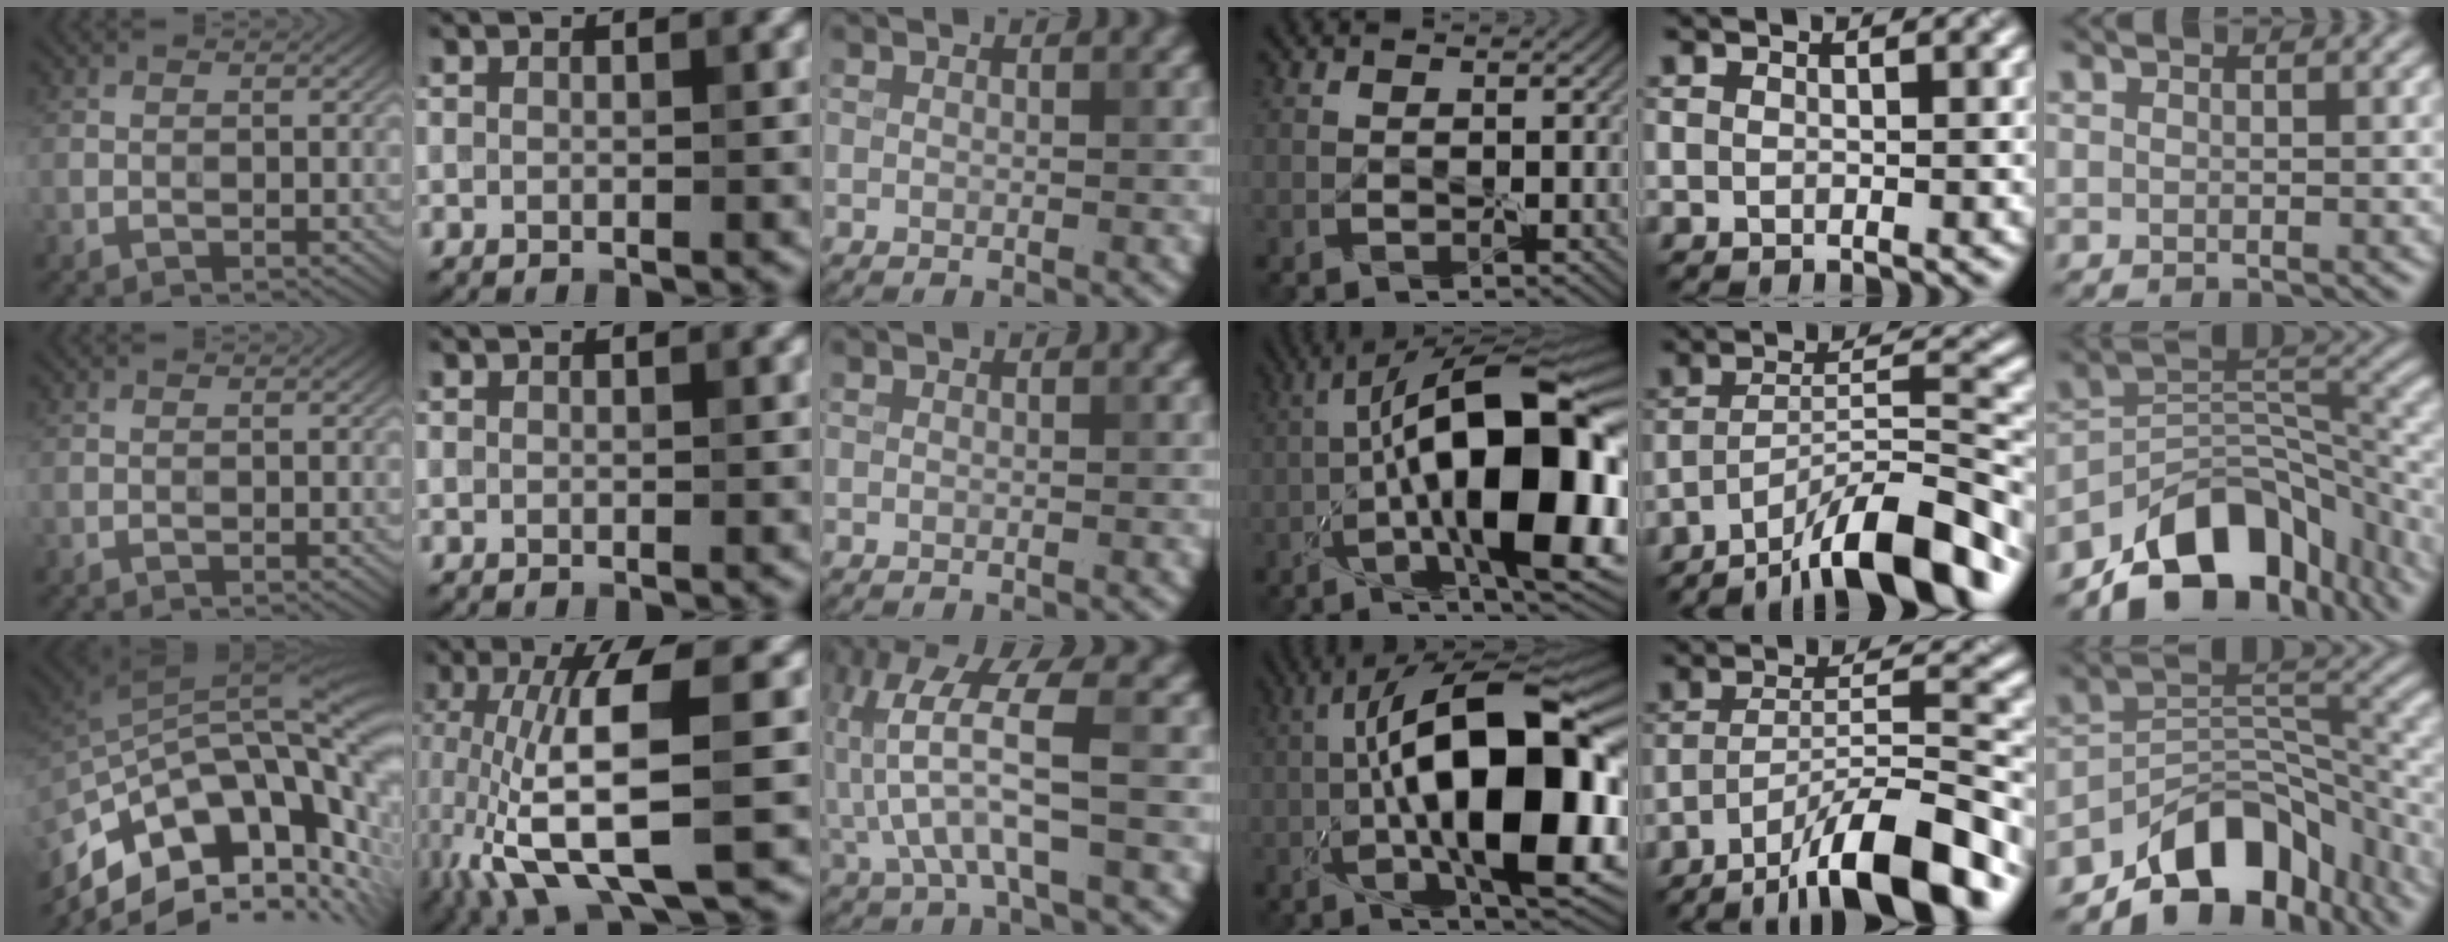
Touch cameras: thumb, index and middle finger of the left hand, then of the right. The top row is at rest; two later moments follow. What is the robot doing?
{"motion": "wrap", "object": "adhesive wrap"}